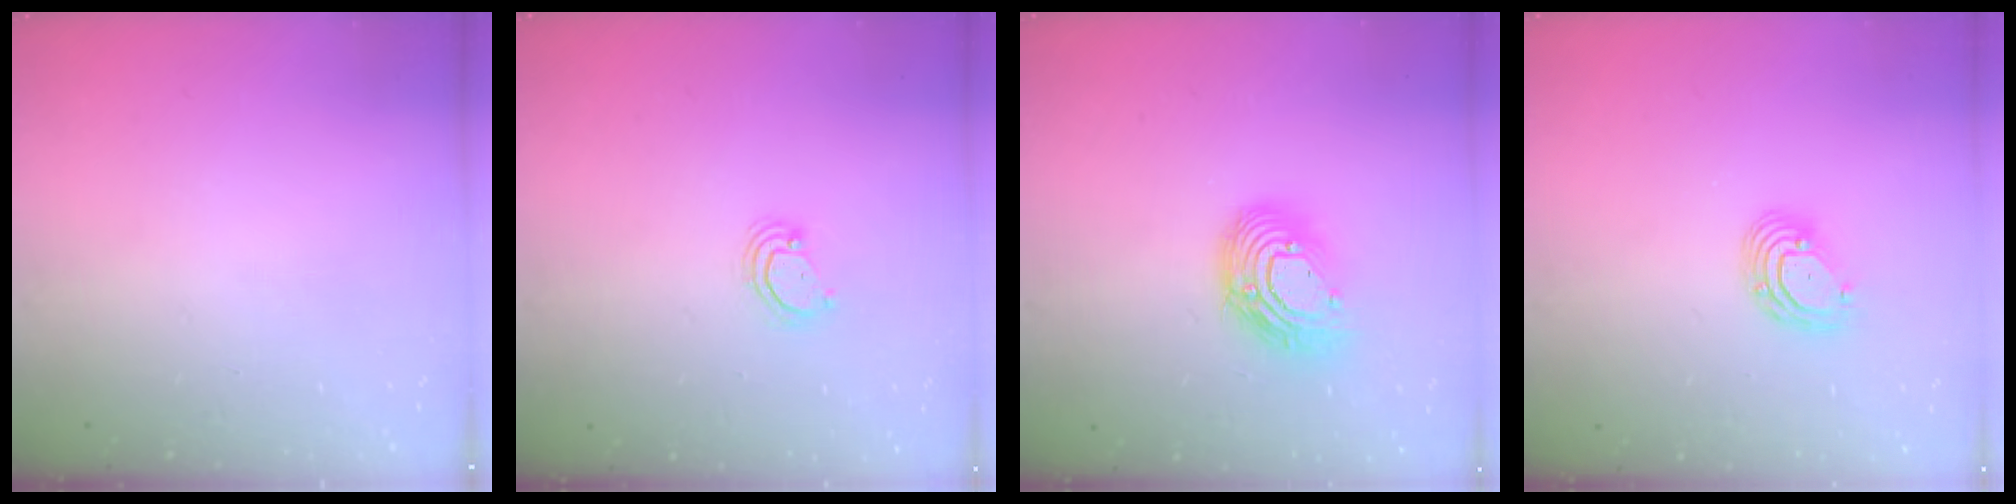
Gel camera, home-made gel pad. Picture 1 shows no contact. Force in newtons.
{"total": 4.2, "press": 4.2, "slide": 0.4}
{"total": 13.7, "press": 13.7, "slide": 1.2}
{"total": 6.5, "press": 6.5, "slide": 1.1}